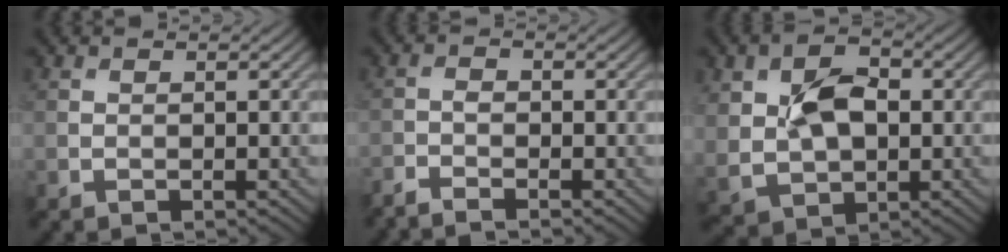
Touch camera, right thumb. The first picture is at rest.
{"total": 2.2, "force": [-2.0, 0.3, 1.0], "torque": [-0.023, -0.004, -0.046]}
{"total": 8.1, "force": [1.1, 5.5, 5.9], "torque": [-0.124, 0.002, 0.019]}